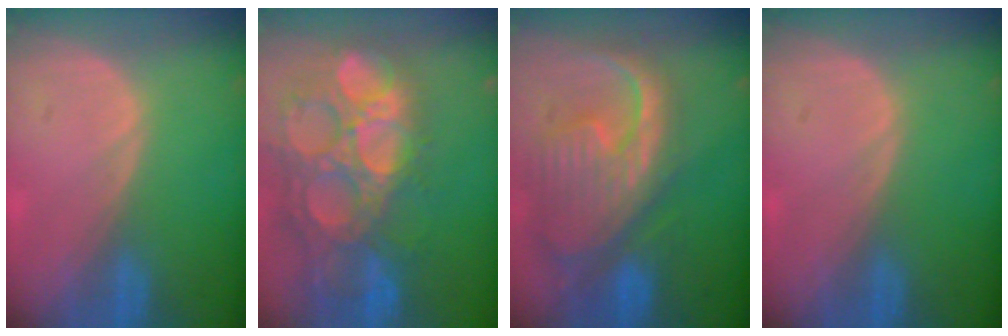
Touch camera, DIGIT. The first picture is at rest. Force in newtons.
{"total": 15.4, "press": 12.8, "slide": 8.7}
{"total": 12.5, "press": 10.7, "slide": 6.5}
{"total": 0.0}